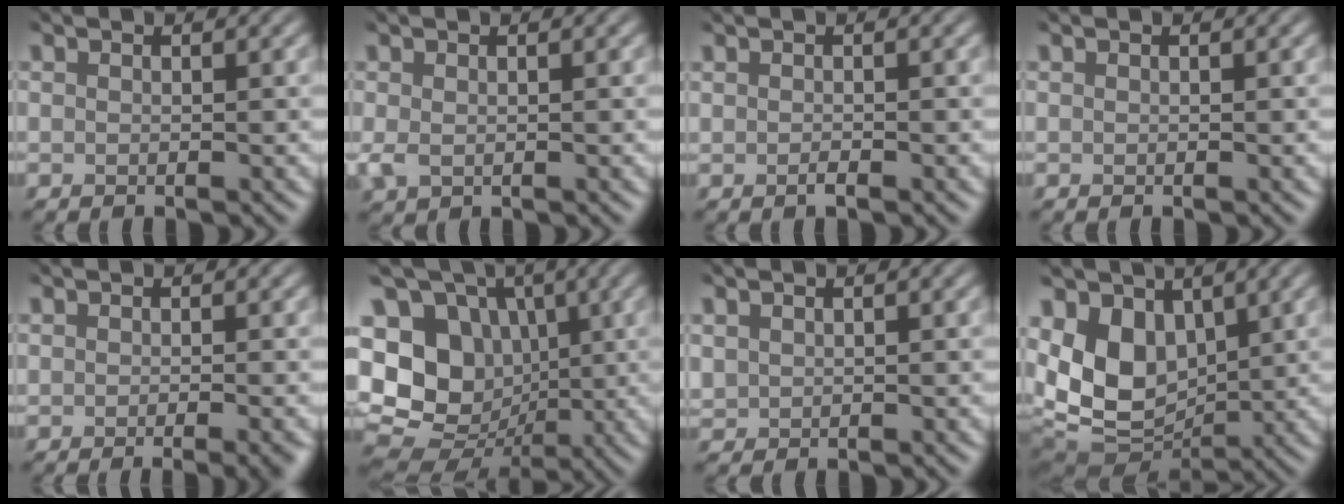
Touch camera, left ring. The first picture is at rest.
{"total": 1.2, "force": [0.2, 0.8, 0.9], "torque": [-0.029, 0.000, 0.008]}
{"total": 0.8, "force": [-0.2, 0.2, 0.7], "torque": [-0.016, -0.005, 0.000]}
{"total": 0.0}
{"total": 2.2, "force": [-0.2, 0.7, 2.1], "torque": [-0.022, -0.003, -0.002]}
{"total": 16.4, "force": [0.2, 14.0, 8.4], "torque": [-0.185, 0.029, -0.012]}
{"total": 1.1, "force": [0.5, 0.8, 0.6], "torque": [-0.019, 0.002, 0.018]}
{"total": 8.8, "force": [0.8, 6.1, 6.4], "torque": [-0.135, -0.011, 0.019]}